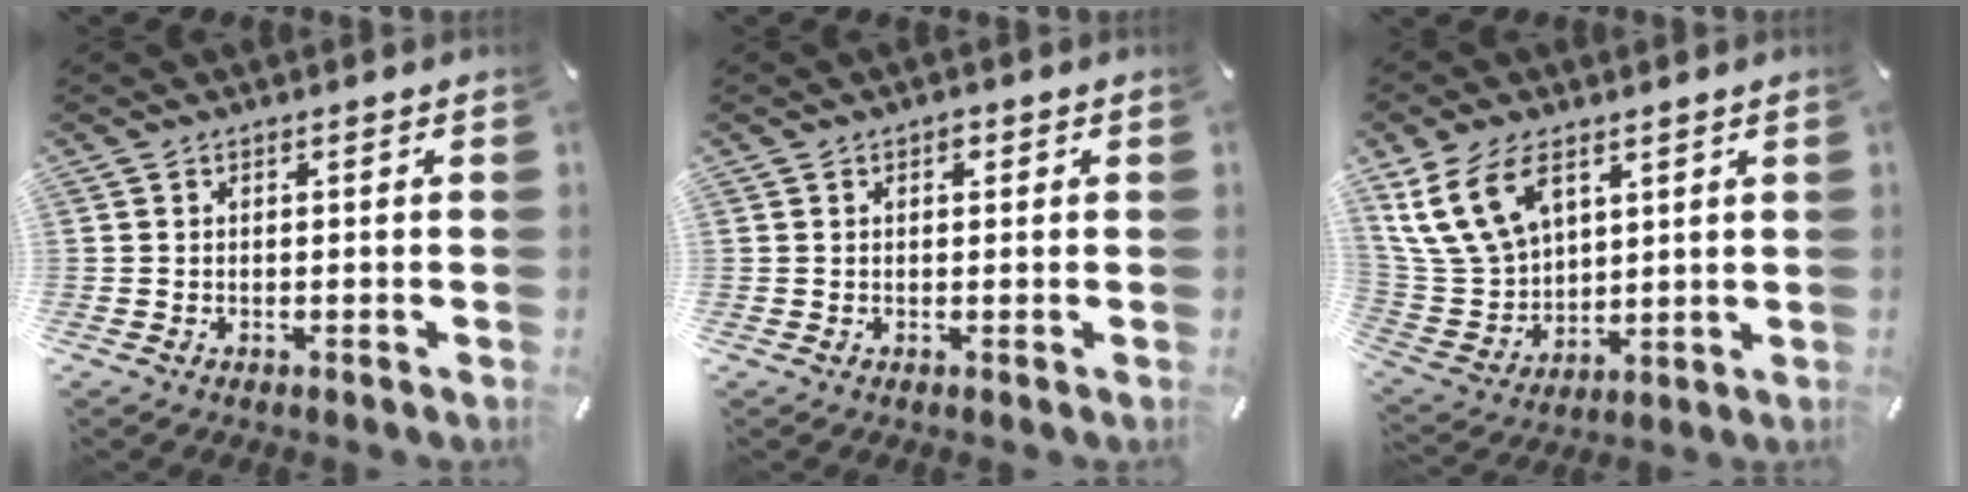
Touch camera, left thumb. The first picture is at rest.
{"total": 1.5, "force": [0.7, 1.0, 0.9], "torque": [-0.011, 0.001, 0.010]}
{"total": 15.0, "force": [8.0, 9.8, 8.2], "torque": [-0.208, -0.025, 0.149]}